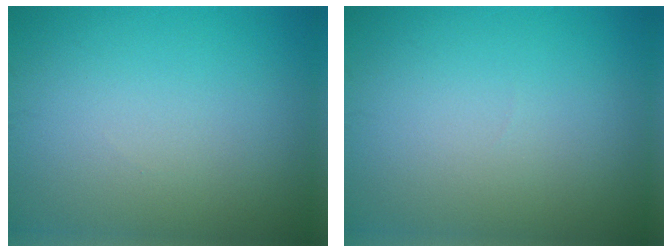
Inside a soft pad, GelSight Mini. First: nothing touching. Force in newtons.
{"total": 0.0}